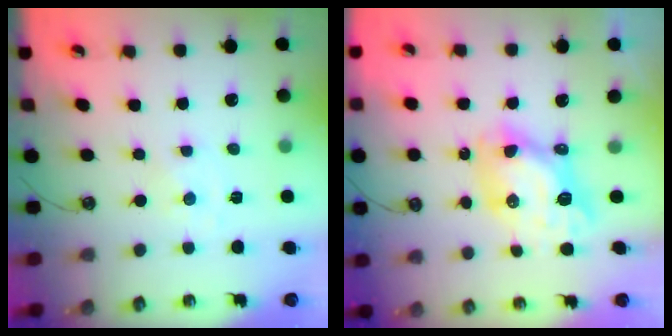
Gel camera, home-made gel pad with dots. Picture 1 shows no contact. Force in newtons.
{"total": 11.3, "press": 11.2, "slide": 1.5}